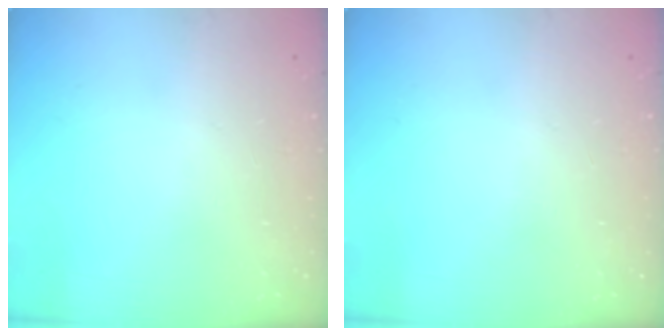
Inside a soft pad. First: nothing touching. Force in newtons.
{"total": 0.0}